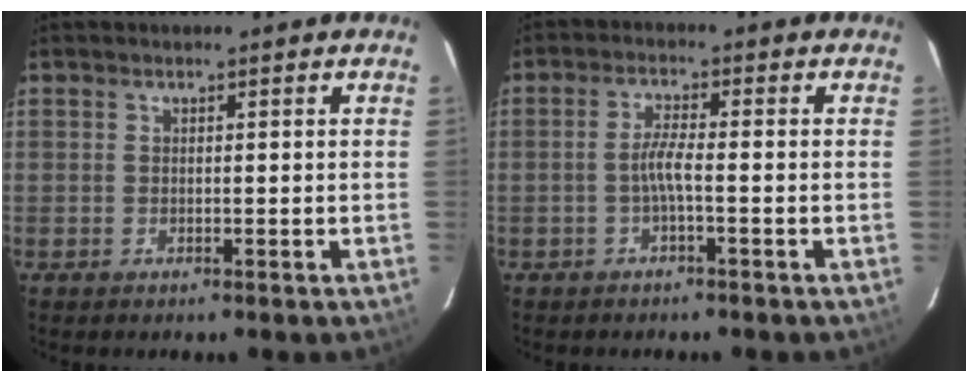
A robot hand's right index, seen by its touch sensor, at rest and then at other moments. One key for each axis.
{"total": 3.0, "fx": -1.2, "fy": -0.1, "fz": 2.8, "tx": -0.059, "ty": 0.004, "tz": -0.023}